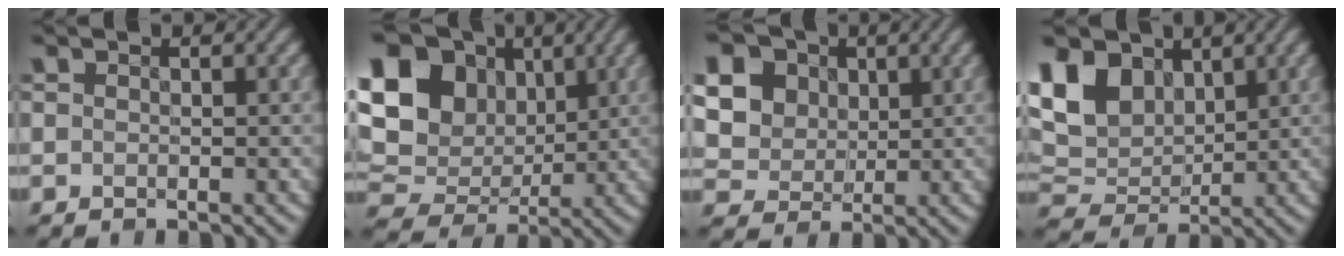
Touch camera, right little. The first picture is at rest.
{"total": 13.7, "force": [3.9, 10.6, 7.7], "torque": [-0.169, 0.032, 0.067]}
{"total": 12.0, "force": [4.2, 9.8, 5.5], "torque": [-0.148, 0.021, 0.082]}
{"total": 7.4, "force": [3.0, 5.0, 4.5], "torque": [-0.117, 0.006, 0.050]}